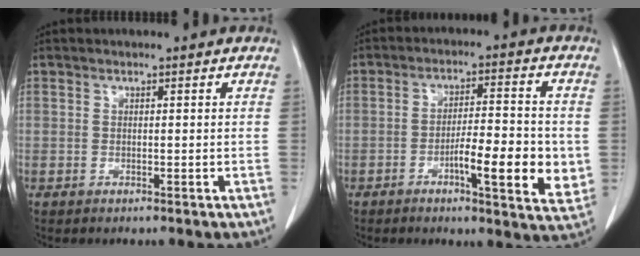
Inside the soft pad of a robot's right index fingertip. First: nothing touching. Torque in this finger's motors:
{"motor_torque": [0.47, -0.15, 0.39, 0.08]}